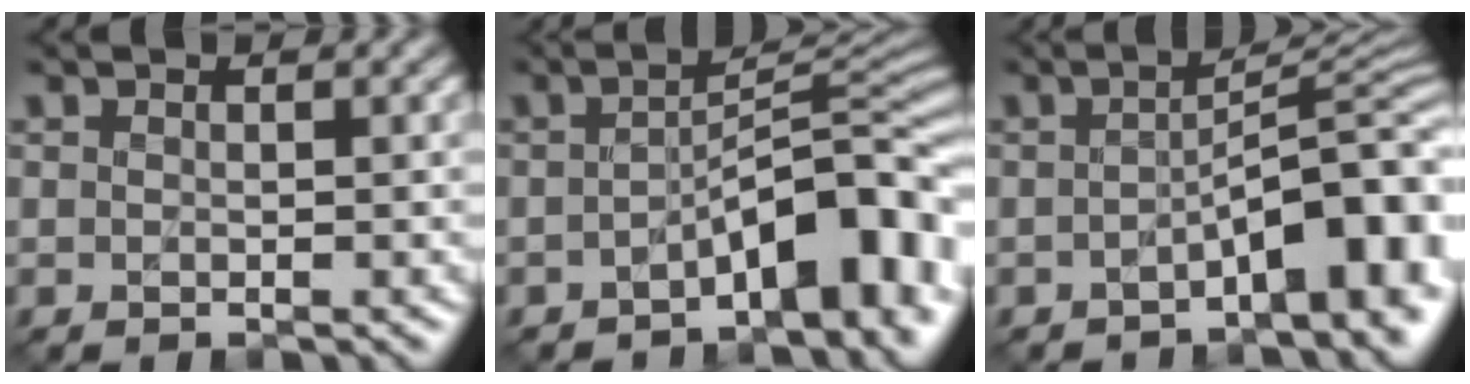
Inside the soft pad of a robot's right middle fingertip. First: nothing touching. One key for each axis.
{"total": 8.4, "fx": -3.8, "fy": 2.8, "fz": 7.0, "tx": -0.083, "ty": 0.017, "tz": -0.067}
{"total": 7.8, "fx": -3.1, "fy": 2.1, "fz": 6.8, "tx": -0.087, "ty": 0.015, "tz": -0.053}